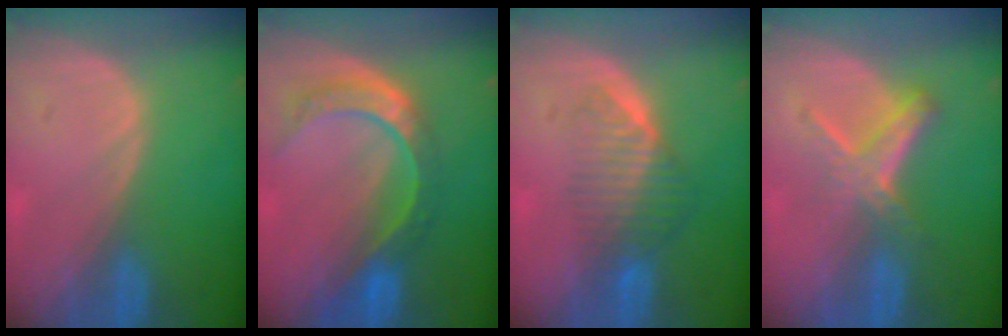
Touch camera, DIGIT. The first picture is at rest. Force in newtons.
{"total": 8.8, "press": 7.4, "slide": 4.8}
{"total": 6.5, "press": 5.5, "slide": 3.4}
{"total": 6.1, "press": 5.2, "slide": 3.2}